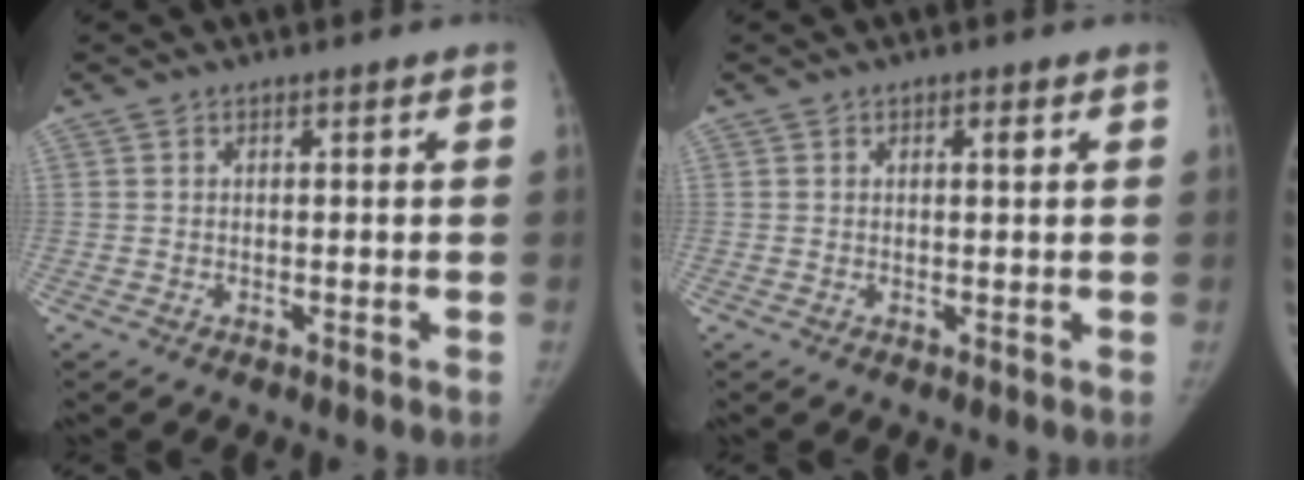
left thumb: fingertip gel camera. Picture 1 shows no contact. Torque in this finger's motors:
{"motor_torque": [-0.53, 0.16, -0.35, 0.00, 0.04]}